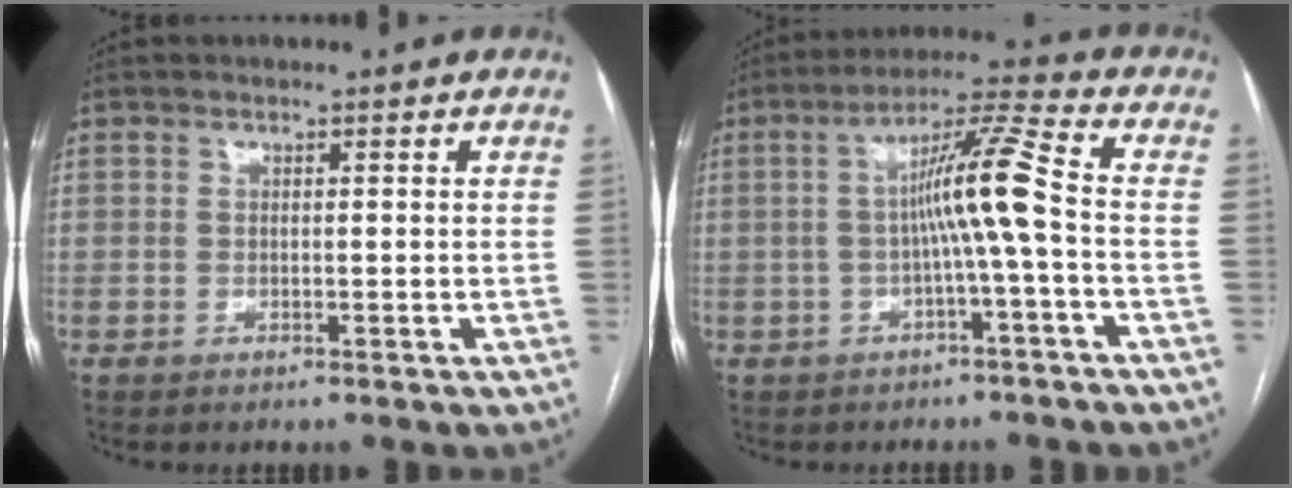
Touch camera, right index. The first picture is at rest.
{"total": 8.8, "force": [-0.9, -1.0, 8.7], "torque": [-0.150, 0.023, -0.018]}